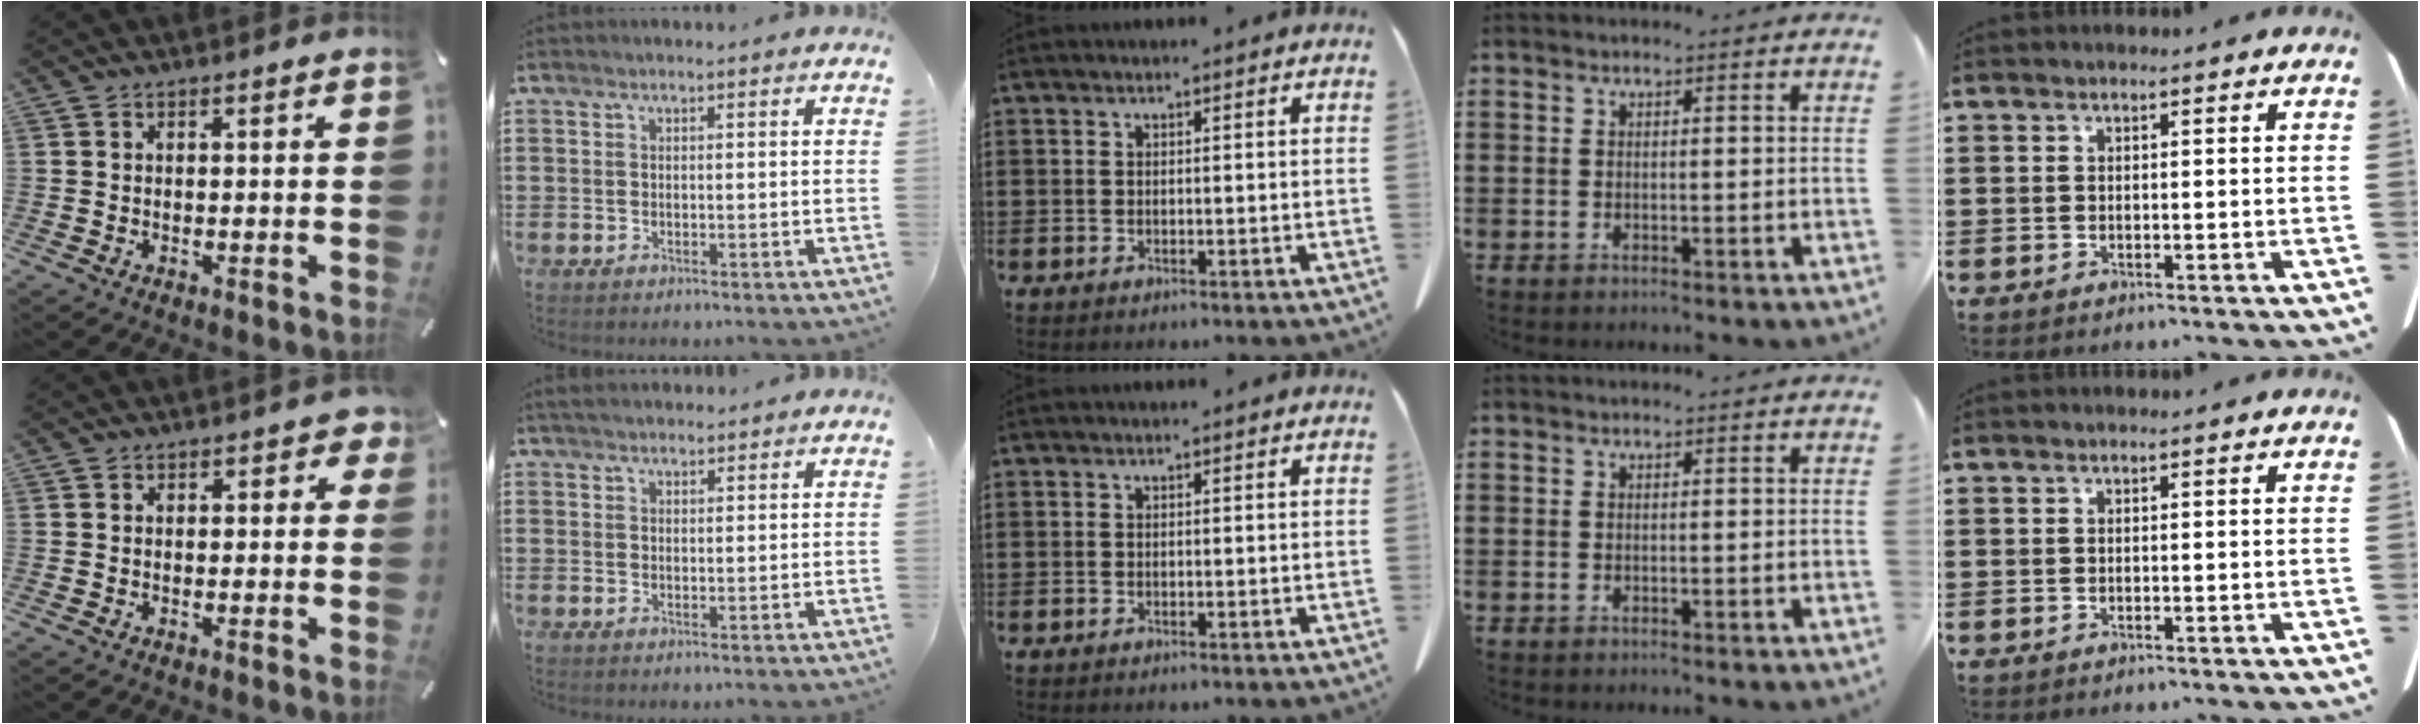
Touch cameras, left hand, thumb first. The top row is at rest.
{"thumb": {"total": 2.1, "force": [0.3, 1.3, 1.5], "torque": [-0.015, 0.001, 0.000]}, "index": {"total": 1.7, "force": [1.5, 0.5, 0.3], "torque": [-0.009, 0.005, 0.030]}}